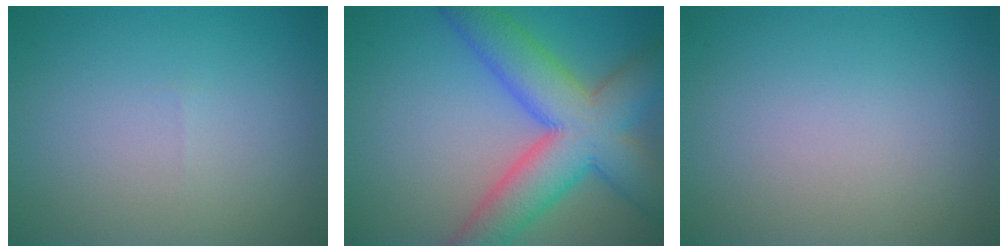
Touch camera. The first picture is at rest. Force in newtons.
{"total": 10.2, "press": 10.2, "slide": 0.3}
{"total": 0.0}